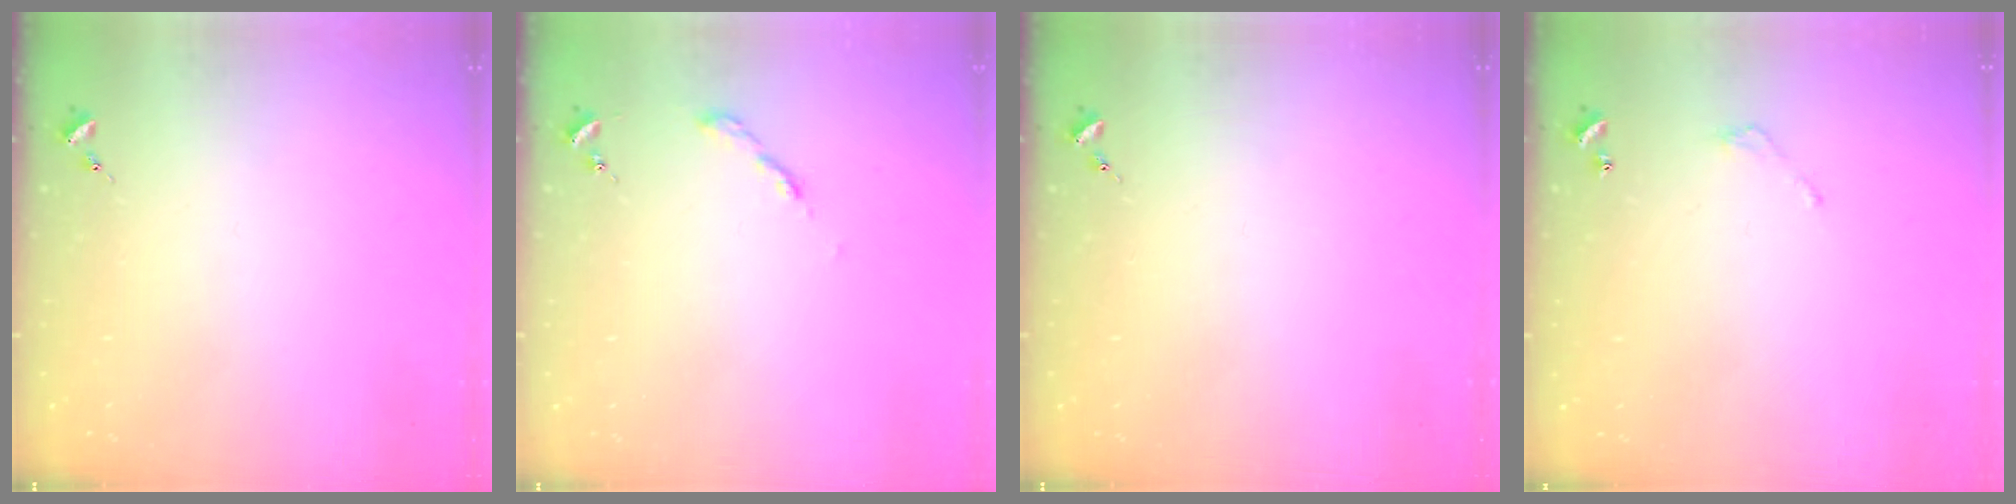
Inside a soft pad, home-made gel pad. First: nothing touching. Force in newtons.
{"total": 3.1, "press": 3.1, "slide": 0.2}
{"total": 0.0}
{"total": 3.1, "press": 3.0, "slide": 0.3}